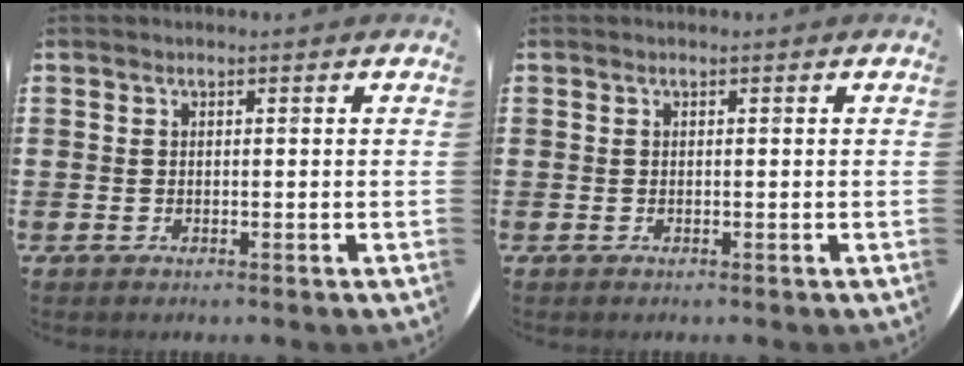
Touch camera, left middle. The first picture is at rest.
{"total": 0.0}